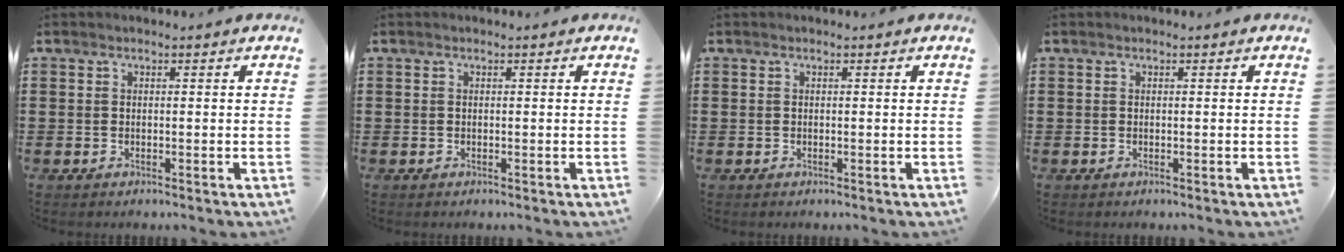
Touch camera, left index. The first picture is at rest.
{"total": 0.0}
{"total": 0.0}
{"total": 0.0}